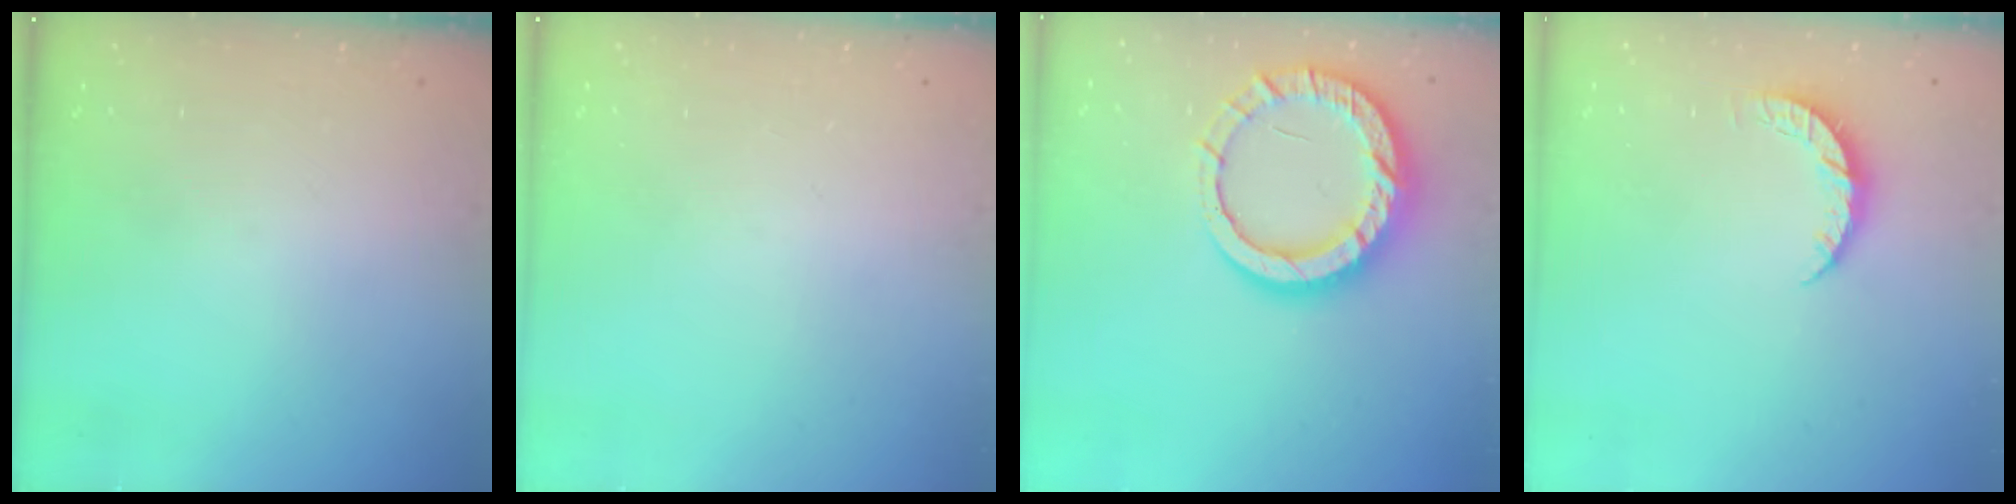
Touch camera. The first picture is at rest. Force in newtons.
{"total": 0.0}
{"total": 15.1, "press": 15.0, "slide": 1.1}
{"total": 5.2, "press": 5.1, "slide": 0.4}